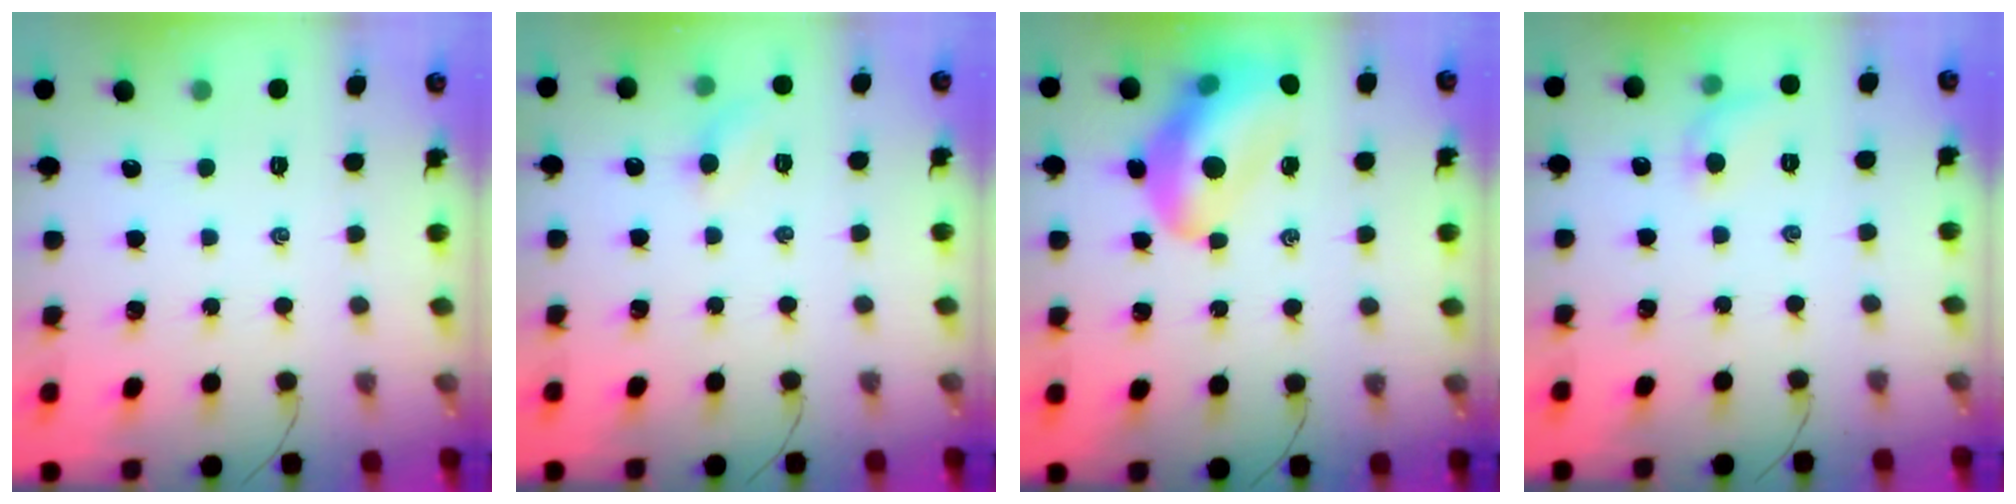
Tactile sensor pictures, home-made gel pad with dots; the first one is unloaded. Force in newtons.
{"total": 4.5, "press": 4.3, "slide": 1.2}
{"total": 15.9, "press": 15.3, "slide": 4.2}
{"total": 6.5, "press": 6.3, "slide": 1.5}